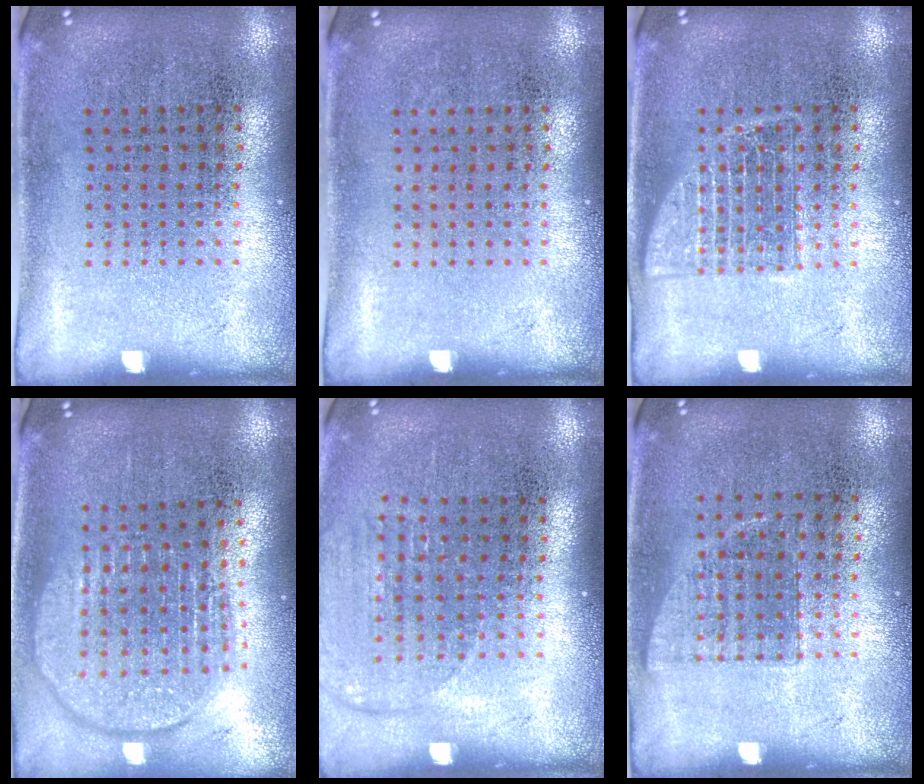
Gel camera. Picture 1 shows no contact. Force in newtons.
{"total": 0.0}
{"total": 2.2, "press": 2.1, "slide": 0.5}
{"total": 1.9, "press": 1.6, "slide": 1.0}
{"total": 1.4, "press": 1.3, "slide": 0.6}
{"total": 0.7, "press": 0.6, "slide": 0.2}